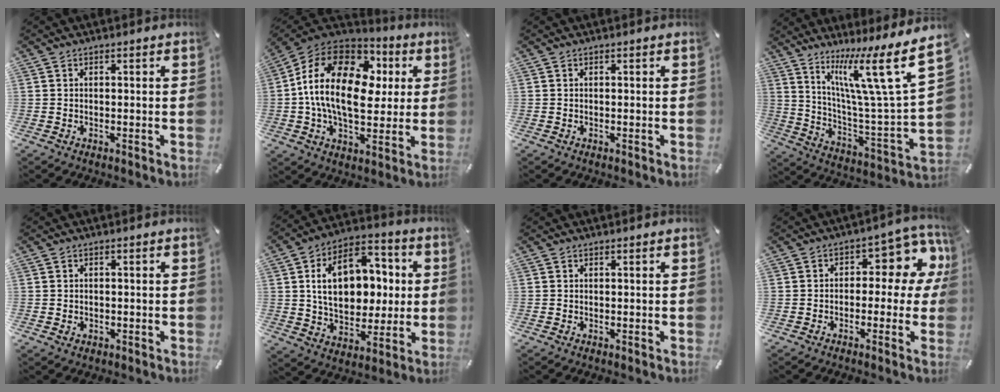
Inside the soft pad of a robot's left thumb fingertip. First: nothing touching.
{"total": 21.8, "force": [3.0, 14.1, 16.4], "torque": [-0.319, 0.003, 0.049]}
{"total": 0.0}
{"total": 20.1, "force": [11.8, 3.0, 15.9], "torque": [-0.259, -0.088, 0.177]}
{"total": 1.2, "force": [-0.3, 1.0, 0.6], "torque": [-0.013, 0.004, -0.009]}
{"total": 18.2, "force": [2.8, 13.1, 12.3], "torque": [-0.196, 0.000, 0.056]}
{"total": 0.0}
{"total": 9.6, "force": [2.6, 5.3, 7.6], "torque": [-0.089, -0.024, 0.038]}